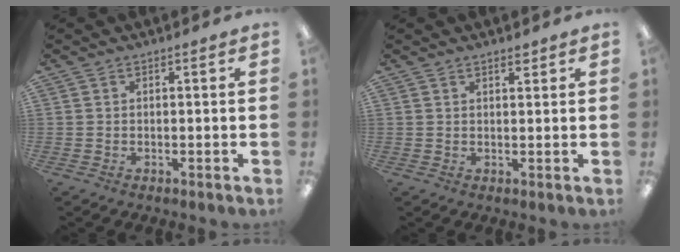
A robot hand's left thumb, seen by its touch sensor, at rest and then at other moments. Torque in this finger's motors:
{"motor_torque": [-0.19, -0.13, -0.07, 0.18, 0.02]}